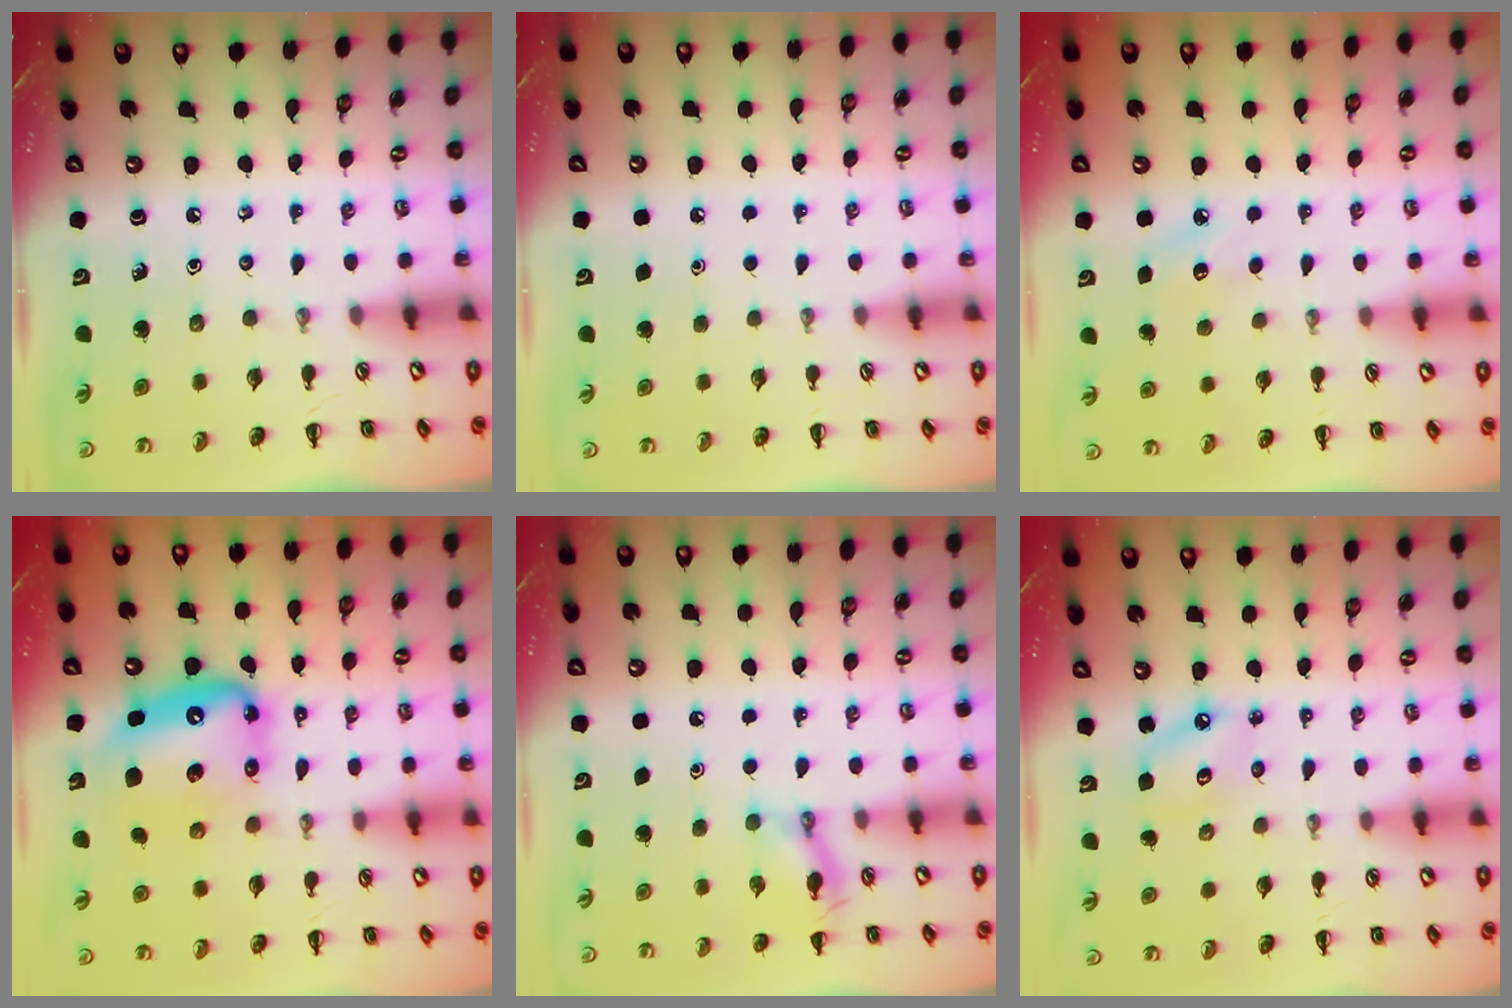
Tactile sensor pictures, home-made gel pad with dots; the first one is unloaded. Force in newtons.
{"total": 1.7, "press": 1.7, "slide": 0.1}
{"total": 7.5, "press": 7.2, "slide": 2.1}
{"total": 12.2, "press": 11.8, "slide": 3.1}
{"total": 1.6, "press": 1.6, "slide": 0.1}
{"total": 5.5, "press": 5.4, "slide": 0.7}